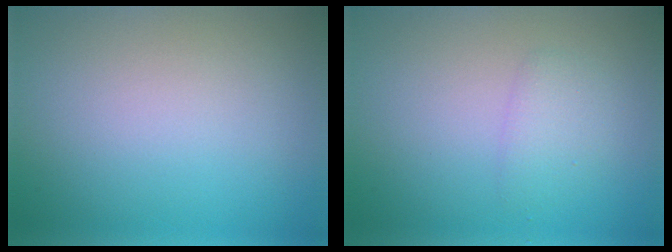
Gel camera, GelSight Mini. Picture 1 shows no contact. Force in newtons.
{"total": 1.6, "press": 1.6, "slide": 0.1}